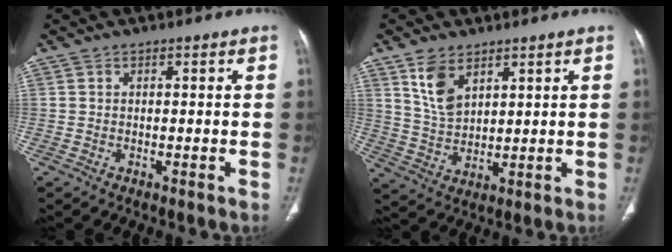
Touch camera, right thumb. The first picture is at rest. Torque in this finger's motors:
{"motor_torque": [-0.51, 0.79, -0.25, 0.31, 0.10]}